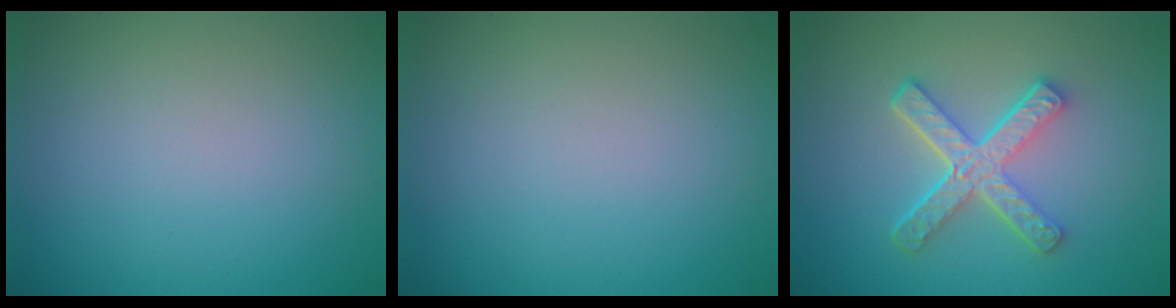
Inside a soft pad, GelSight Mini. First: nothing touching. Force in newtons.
{"total": 0.0}
{"total": 5.2, "press": 3.6, "slide": 3.7}